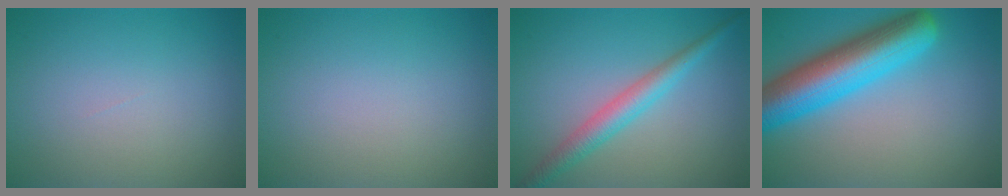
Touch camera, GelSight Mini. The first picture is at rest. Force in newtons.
{"total": 0.0}
{"total": 3.3, "press": 3.3, "slide": 0.1}
{"total": 9.1, "press": 9.1, "slide": 0.3}